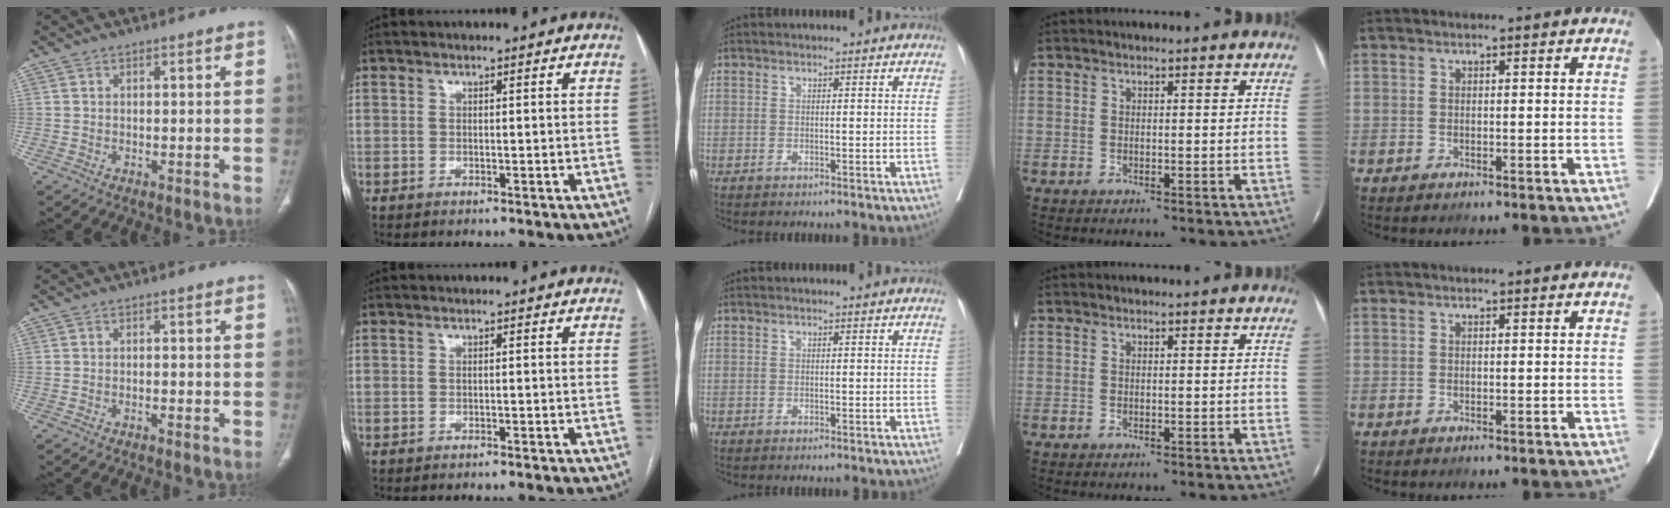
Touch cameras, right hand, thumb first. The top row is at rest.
{"thumb": {"total": 1.0, "force": [-0.5, 0.2, 0.8], "torque": [-0.016, 0.006, -0.007]}, "index": {"total": 2.5, "force": [-2.3, 0.2, 0.9], "torque": [-0.015, 0.000, -0.026]}}